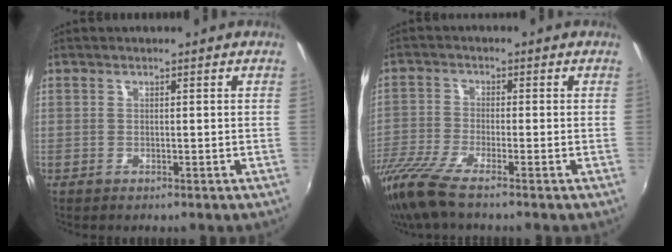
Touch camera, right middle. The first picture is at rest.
{"total": 9.4, "force": [-7.4, 0.6, 5.8], "torque": [-0.139, -0.037, -0.144]}